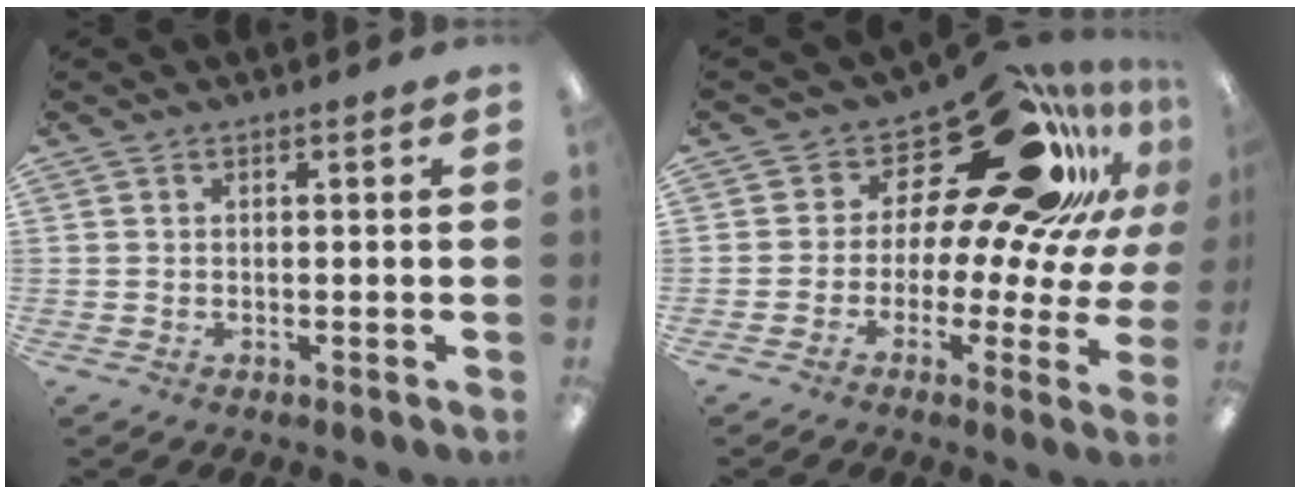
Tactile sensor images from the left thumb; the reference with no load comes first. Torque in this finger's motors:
{"motor_torque": [1.10, 1.98, -0.18, 0.14, -0.08]}